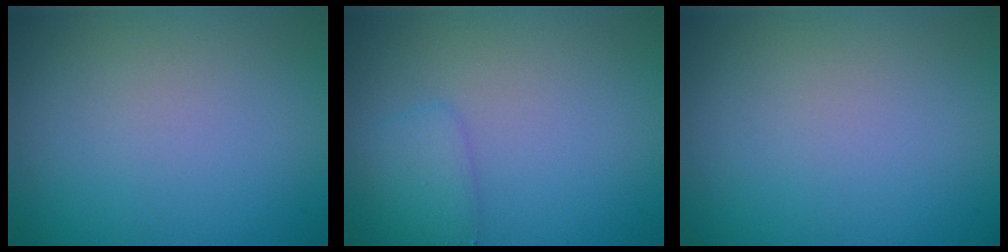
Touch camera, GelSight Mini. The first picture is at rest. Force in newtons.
{"total": 1.7, "press": 1.7, "slide": 0.2}
{"total": 0.0}